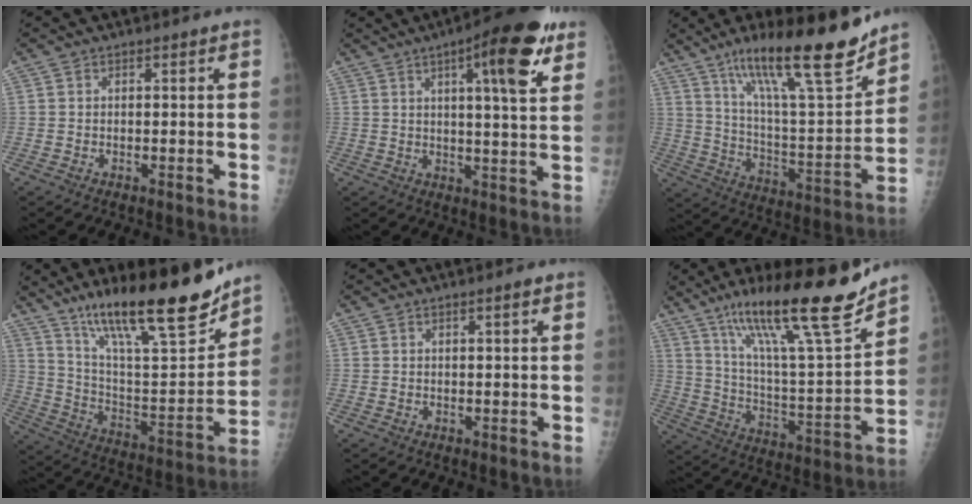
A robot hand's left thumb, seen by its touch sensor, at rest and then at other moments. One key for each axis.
{"total": 14.4, "fx": 7.1, "fy": 3.1, "fz": 12.1, "tx": -0.155, "ty": -0.024, "tz": 0.093}
{"total": 23.6, "fx": 16.3, "fy": 4.3, "fz": 16.5, "tx": -0.247, "ty": -0.074, "tz": 0.277}
{"total": 24.9, "fx": 18.1, "fy": 5.2, "fz": 16.2, "tx": -0.235, "ty": -0.086, "tz": 0.306}
{"total": 1.0, "fx": 0.5, "fy": 0.0, "fz": 0.8, "tx": -0.013, "ty": -0.001, "tz": 0.009}
{"total": 24.6, "fx": 16.9, "fy": 3.4, "fz": 17.5, "tx": -0.271, "ty": -0.068, "tz": 0.289}